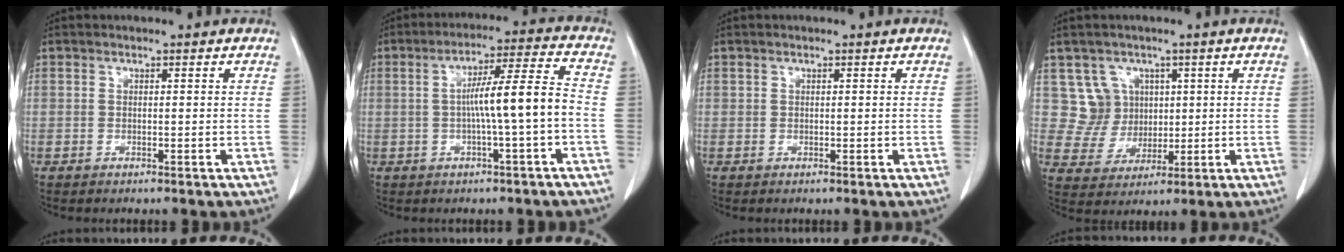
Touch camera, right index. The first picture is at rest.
{"total": 8.8, "force": [-1.4, -0.6, 8.7], "torque": [-0.145, 0.018, -0.022]}
{"total": 0.0}
{"total": 6.3, "force": [2.2, 5.9, 0.0], "torque": [0.001, 0.018, 0.049]}